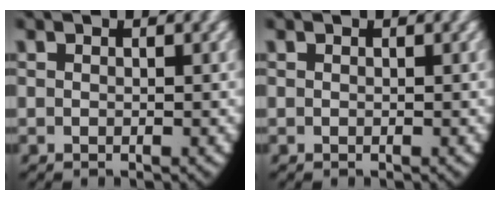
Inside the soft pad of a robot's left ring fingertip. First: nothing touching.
{"total": 0.0}